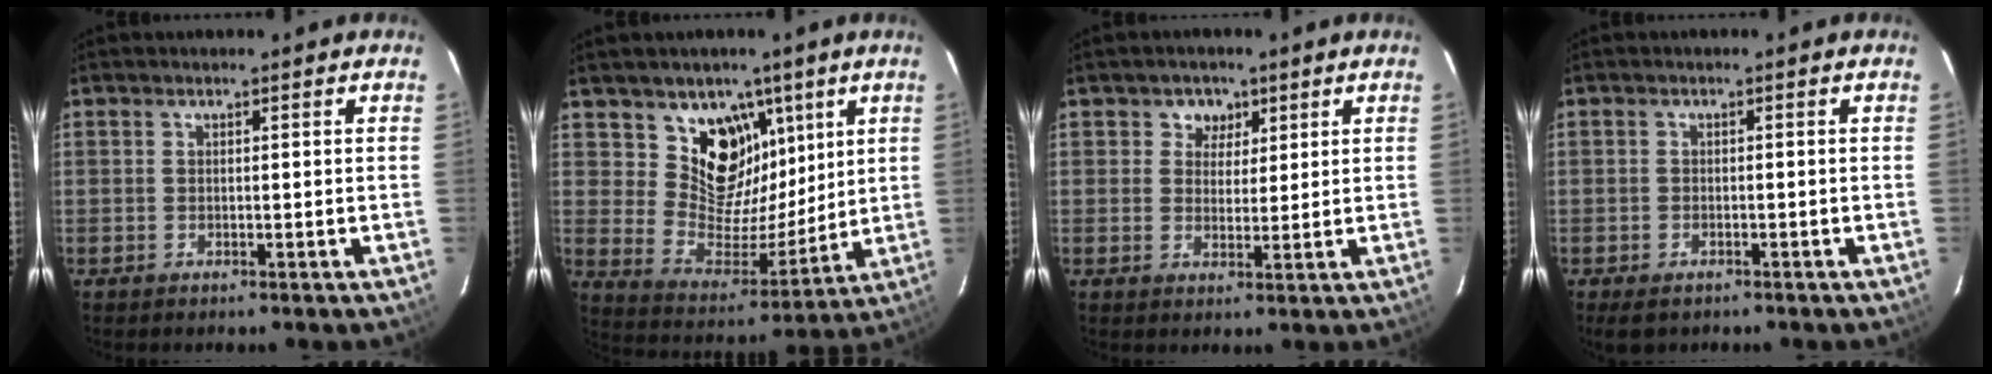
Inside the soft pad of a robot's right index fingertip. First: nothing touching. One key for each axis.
{"total": 13.9, "fx": 7.8, "fy": 10.3, "fz": 5.2, "tx": -0.094, "ty": -0.014, "tz": 0.148}
{"total": 3.9, "fx": 1.8, "fy": 3.5, "fz": 0.6, "tx": 0.007, "ty": 0.008, "tz": 0.029}
{"total": 3.3, "fx": -2.2, "fy": 1.9, "fz": 1.5, "tx": -0.033, "ty": -0.009, "tz": -0.034}